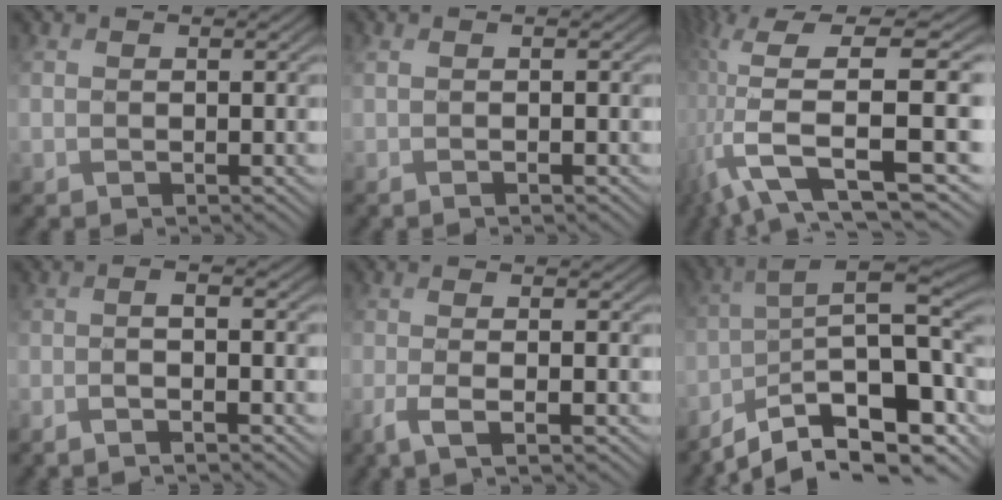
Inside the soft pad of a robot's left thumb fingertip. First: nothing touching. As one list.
[{"total": 1.4, "force": [-0.2, 0.3, 1.4], "torque": [-0.024, -0.001, -0.009]}, {"total": 14.5, "force": [0.0, 4.9, 13.6], "torque": [-0.304, 0.002, 0.019]}, {"total": 3.7, "force": [-1.9, 0.5, 3.1], "torque": [-0.050, 0.010, -0.050]}, {"total": 4.6, "force": [-2.0, 0.9, 4.1], "torque": [-0.072, 0.001, -0.052]}, {"total": 15.5, "force": [-8.6, 5.7, 11.5], "torque": [-0.223, -0.024, -0.126]}]